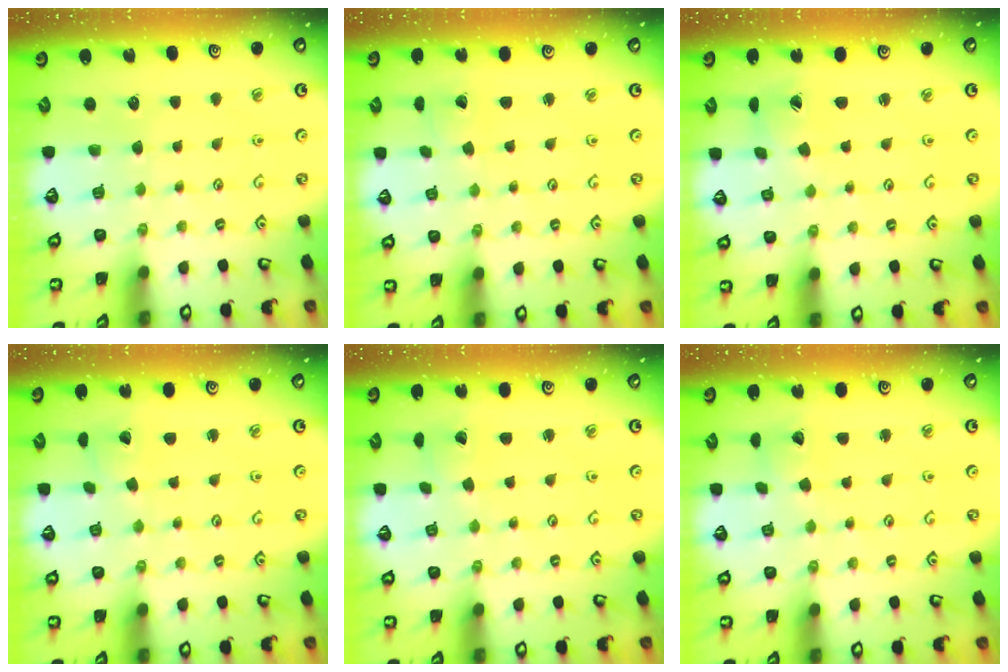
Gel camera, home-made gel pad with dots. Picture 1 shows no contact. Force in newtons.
{"total": 1.9, "press": 1.9, "slide": 0.1}
{"total": 2.2, "press": 2.2, "slide": 0.1}
{"total": 1.9, "press": 1.9, "slide": 0.0}
{"total": 1.7, "press": 1.7, "slide": 0.0}
{"total": 2.6, "press": 2.6, "slide": 0.3}